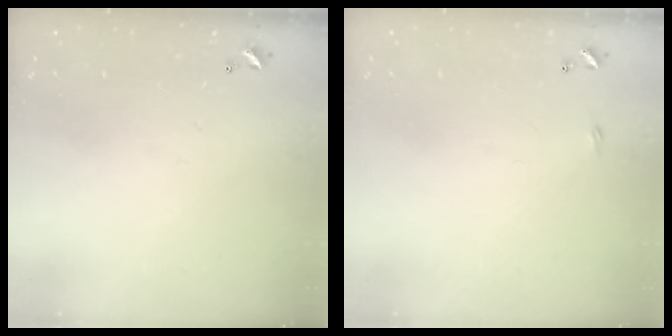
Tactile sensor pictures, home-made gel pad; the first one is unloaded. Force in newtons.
{"total": 2.2, "press": 2.1, "slide": 0.4}